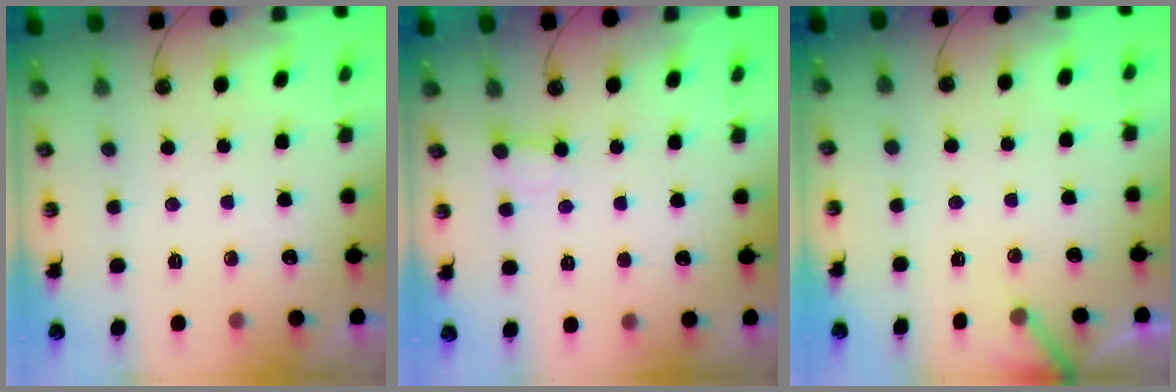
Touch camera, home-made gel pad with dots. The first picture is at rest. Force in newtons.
{"total": 2.6, "press": 2.6, "slide": 0.2}
{"total": 2.9, "press": 2.9, "slide": 0.2}